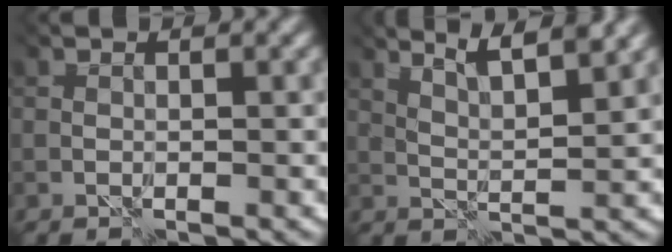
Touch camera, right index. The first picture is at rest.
{"total": 4.3, "force": [3.7, 0.0, 2.2], "torque": [-0.029, 0.010, 0.059]}